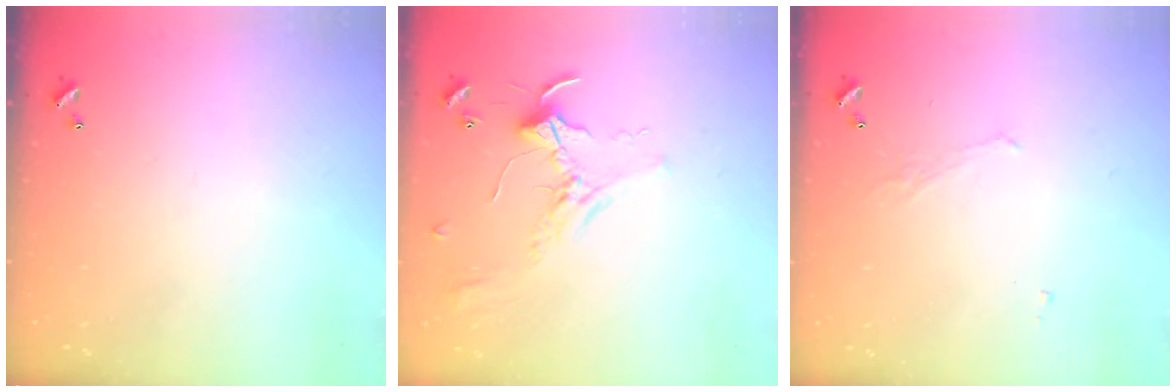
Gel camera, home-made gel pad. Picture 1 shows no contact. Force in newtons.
{"total": 2.1, "press": 2.1, "slide": 0.5}
{"total": 1.1, "press": 0.8, "slide": 0.7}